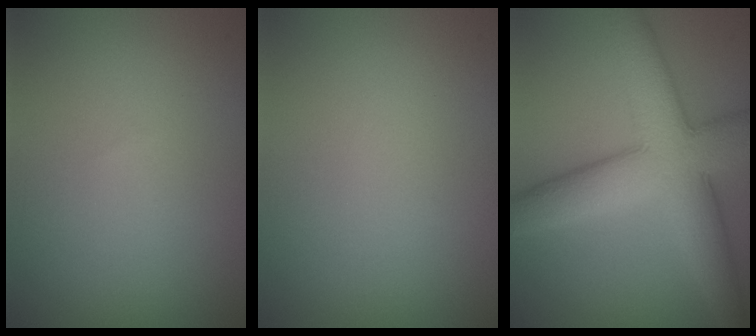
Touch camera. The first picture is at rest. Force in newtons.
{"total": 0.0}
{"total": 8.8, "press": 8.8, "slide": 0.2}